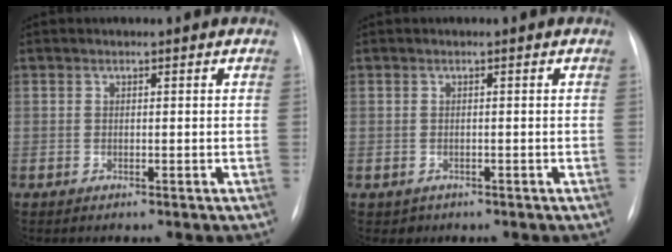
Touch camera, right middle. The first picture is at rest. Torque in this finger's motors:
{"motor_torque": [-0.57, -0.18, -0.04, -0.01]}